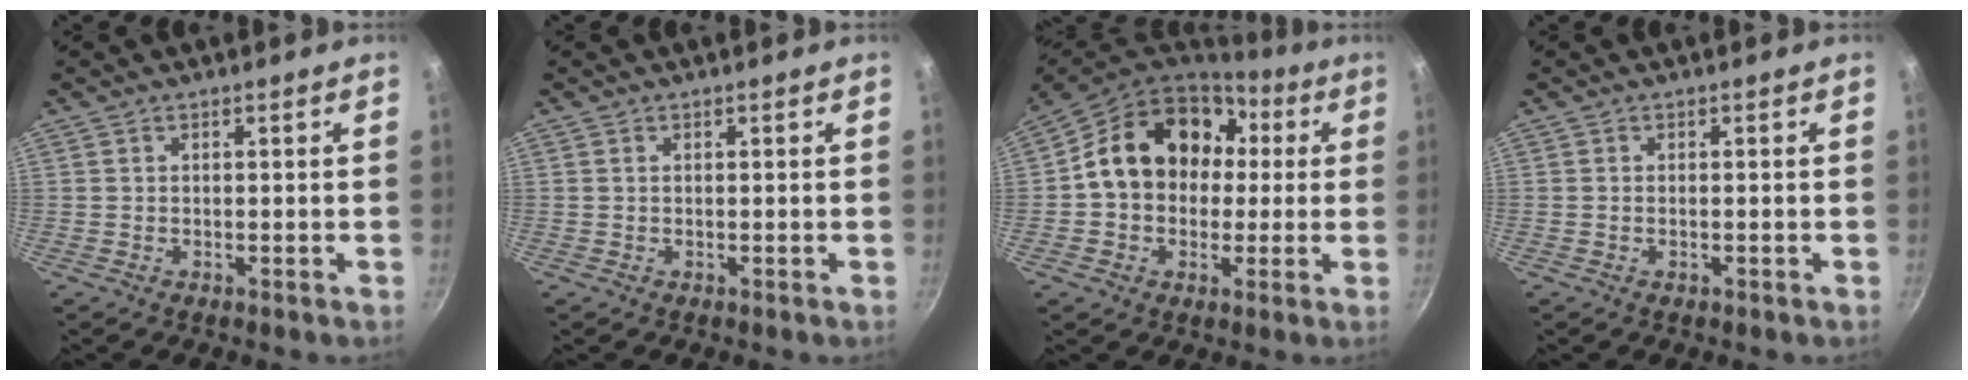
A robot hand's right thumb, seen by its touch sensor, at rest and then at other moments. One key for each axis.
{"total": 0.0}
{"total": 18.0, "fx": 2.5, "fy": 14.5, "fz": 10.5, "tx": -0.145, "ty": 0.043, "tz": 0.033}
{"total": 0.6, "fx": -0.2, "fy": 0.2, "fz": 0.4, "tx": -0.008, "ty": 0.003, "tz": -0.004}